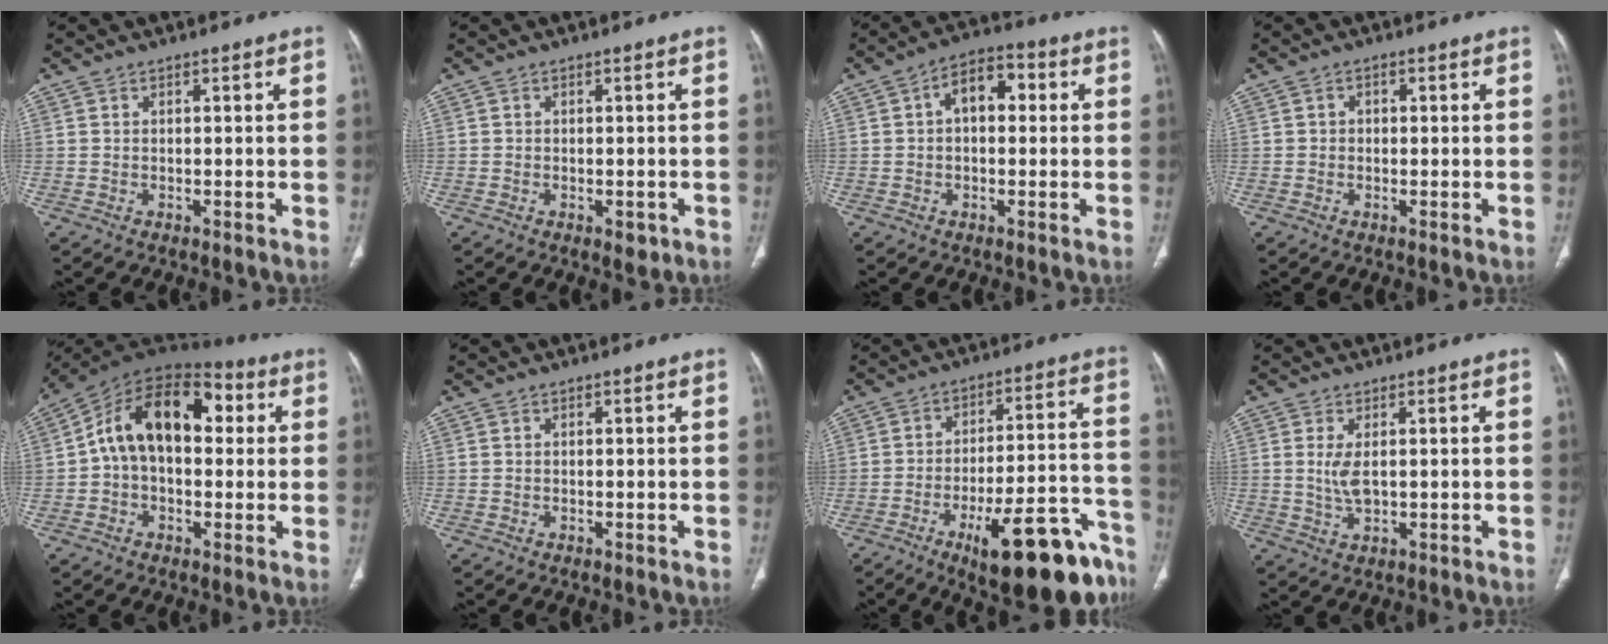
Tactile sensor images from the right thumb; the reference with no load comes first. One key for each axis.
{"total": 2.0, "fx": -0.8, "fy": 1.2, "fz": 1.4, "tx": -0.010, "ty": 0.000, "tz": -0.006}
{"total": 7.7, "fx": 1.3, "fy": 4.7, "fz": 6.0, "tx": -0.076, "ty": 0.025, "tz": 0.011}
{"total": 1.3, "fx": 0.1, "fy": 1.1, "fz": 0.7, "tx": -0.003, "ty": 0.003, "tz": -0.001}
{"total": 17.2, "fx": 2.6, "fy": 10.9, "fz": 13.1, "tx": -0.186, "ty": 0.047, "tz": 0.033}
{"total": 0.0}
{"total": 22.9, "fx": -13.2, "fy": 7.1, "fz": 17.2, "tx": -0.163, "ty": 0.089, "tz": -0.185}
{"total": 4.0, "fx": 0.6, "fy": 1.7, "fz": 3.5, "tx": -0.079, "ty": -0.009, "tz": 0.018}